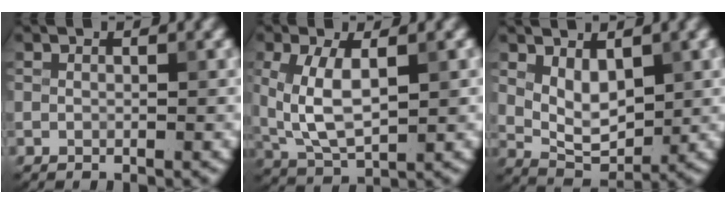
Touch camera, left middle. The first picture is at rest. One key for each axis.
{"total": 5.7, "fx": 0.8, "fy": 2.6, "fz": 5.1, "tx": -0.113, "ty": -0.002, "tz": 0.019}
{"total": 4.0, "fx": 1.3, "fy": 2.2, "fz": 3.0, "tx": -0.055, "ty": -0.008, "tz": 0.029}